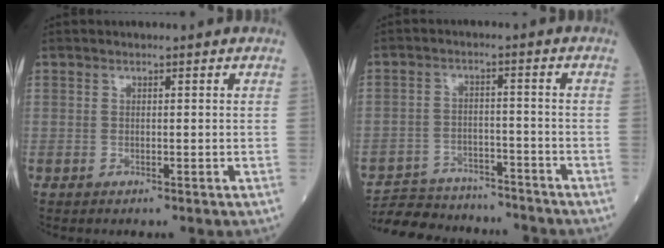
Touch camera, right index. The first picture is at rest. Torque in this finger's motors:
{"motor_torque": [0.48, -0.66, -0.31, -0.21]}